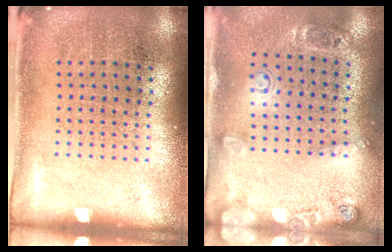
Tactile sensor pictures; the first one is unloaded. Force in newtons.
{"total": 1.8, "press": 1.2, "slide": 1.4}